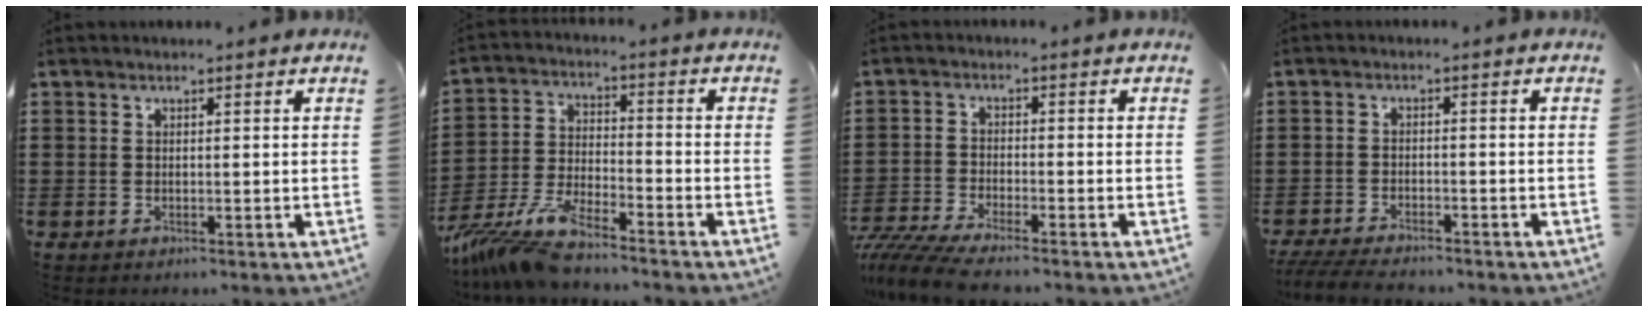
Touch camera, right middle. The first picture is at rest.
{"total": 8.9, "force": [-8.0, 1.1, 3.8], "torque": [-0.097, -0.002, -0.161]}
{"total": 5.6, "force": [-5.3, 0.3, 1.6], "torque": [-0.053, -0.014, -0.112]}
{"total": 4.2, "force": [-4.0, 0.7, 1.0], "torque": [-0.029, -0.007, -0.086]}